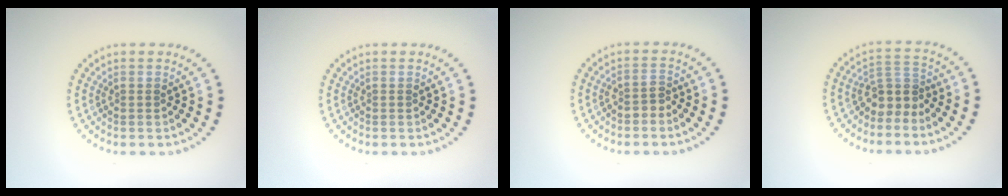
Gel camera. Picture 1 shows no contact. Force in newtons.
{"total": 0.0}
{"total": 1.4, "press": 1.2, "slide": 0.7}
{"total": 2.9, "press": 2.1, "slide": 2.0}